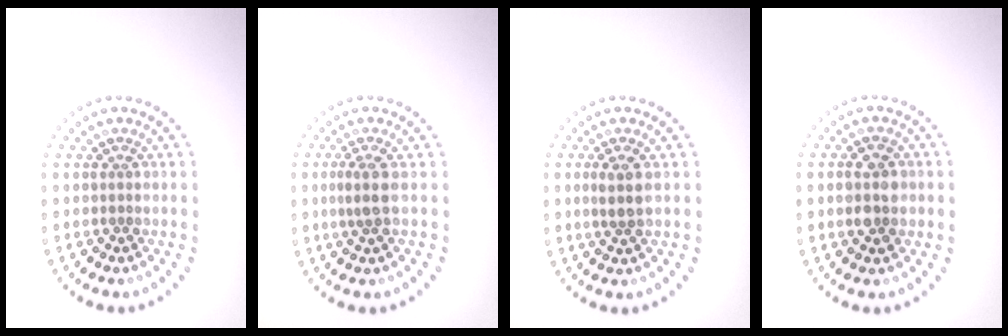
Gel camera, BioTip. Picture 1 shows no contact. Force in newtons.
{"total": 2.0, "press": 1.6, "slide": 1.1}
{"total": 2.0, "press": 1.8, "slide": 0.8}
{"total": 2.8, "press": 2.8, "slide": 0.0}